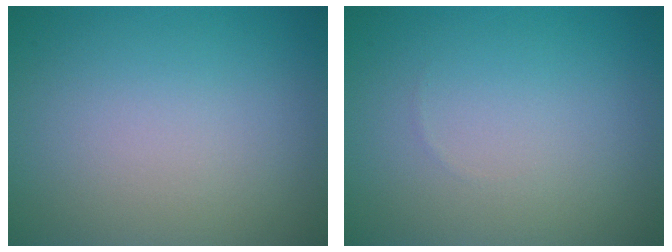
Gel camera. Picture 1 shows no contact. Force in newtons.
{"total": 0.0}